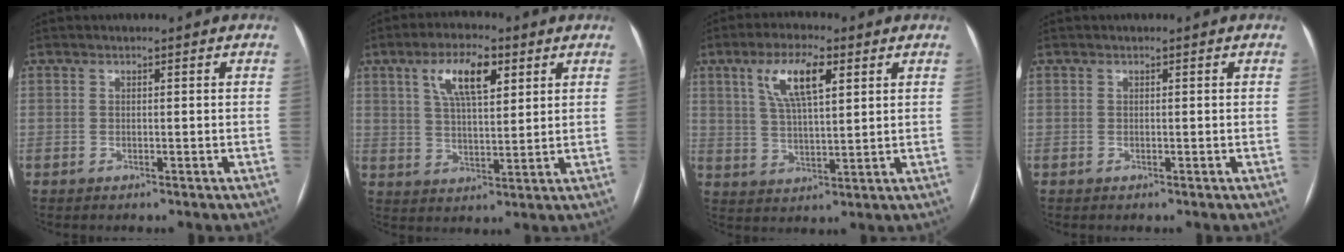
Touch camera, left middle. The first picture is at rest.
{"total": 8.8, "force": [4.1, 3.0, 7.2], "torque": [-0.133, 0.014, 0.075]}
{"total": 8.7, "force": [3.9, 2.3, 7.4], "torque": [-0.144, 0.013, 0.074]}
{"total": 0.0}